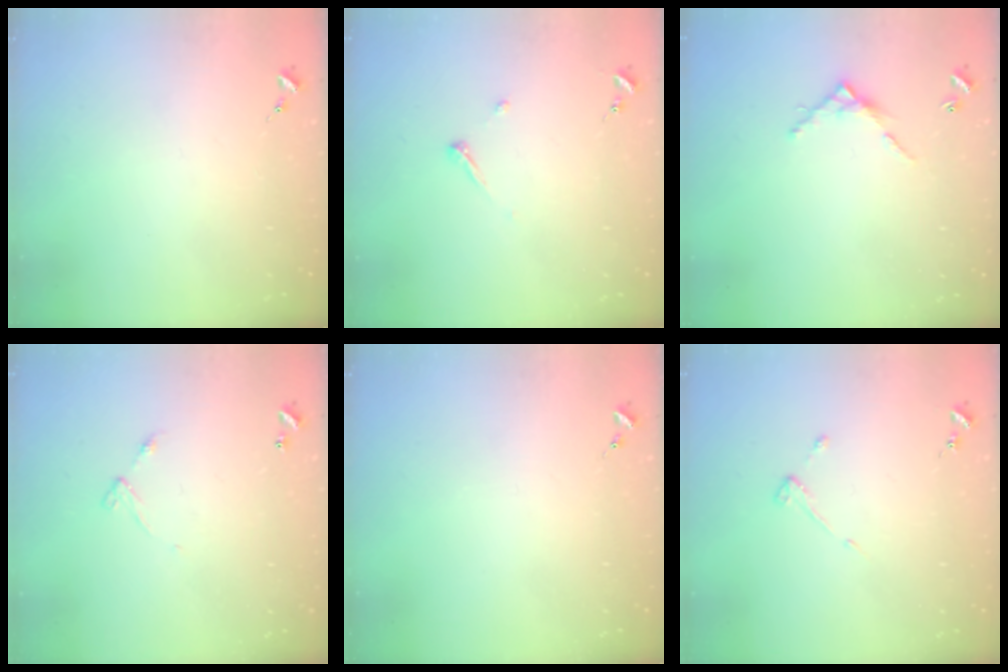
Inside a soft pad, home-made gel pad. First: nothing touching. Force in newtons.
{"total": 4.5, "press": 4.5, "slide": 0.4}
{"total": 6.3, "press": 6.3, "slide": 0.5}
{"total": 5.9, "press": 5.9, "slide": 0.6}
{"total": 0.0}
{"total": 3.0, "press": 3.0, "slide": 0.4}